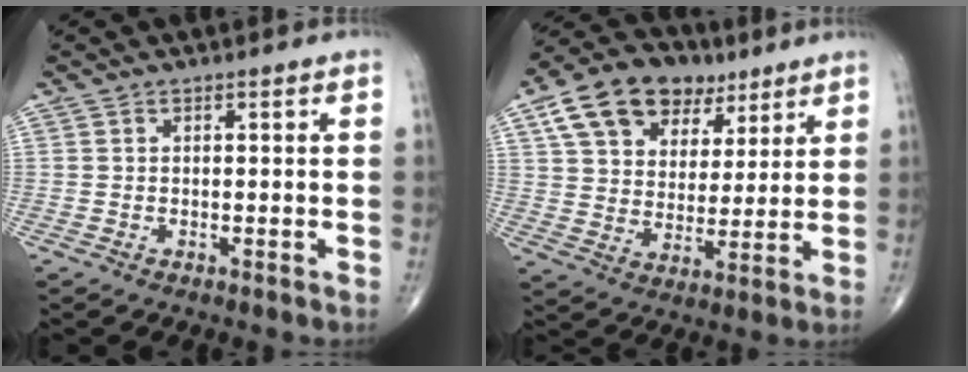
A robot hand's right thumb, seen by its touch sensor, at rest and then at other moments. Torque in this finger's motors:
{"motor_torque": [-0.39, 2.95, 1.08, 0.90, 0.09]}